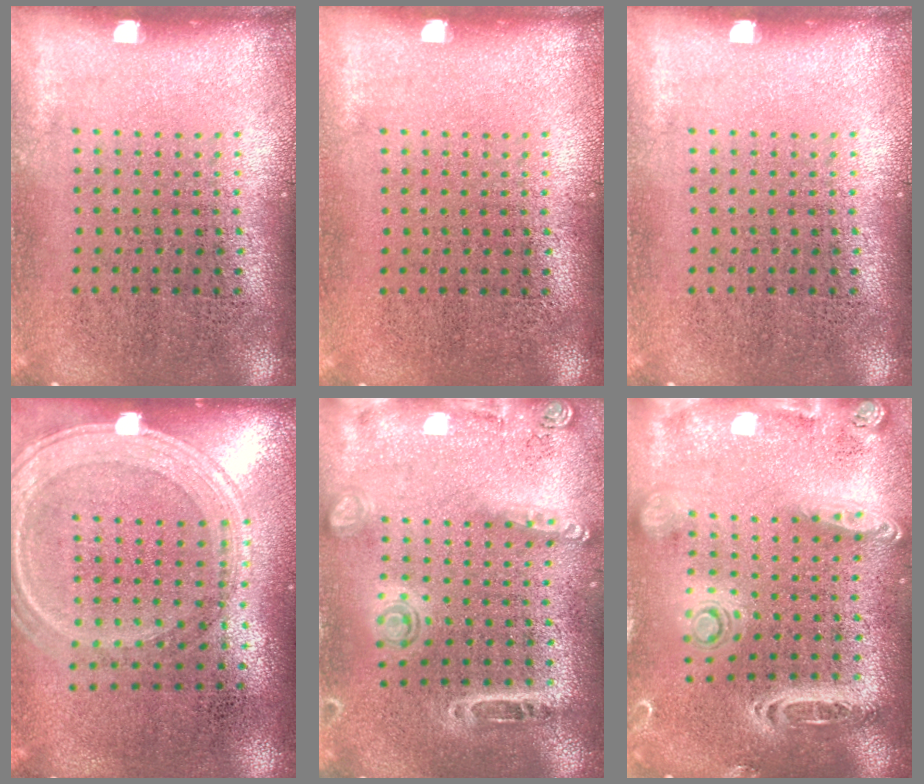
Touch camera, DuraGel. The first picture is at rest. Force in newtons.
{"total": 0.0}
{"total": 0.0}
{"total": 1.2, "press": 1.1, "slide": 0.4}
{"total": 1.6, "press": 1.4, "slide": 0.7}
{"total": 2.5, "press": 2.2, "slide": 1.1}